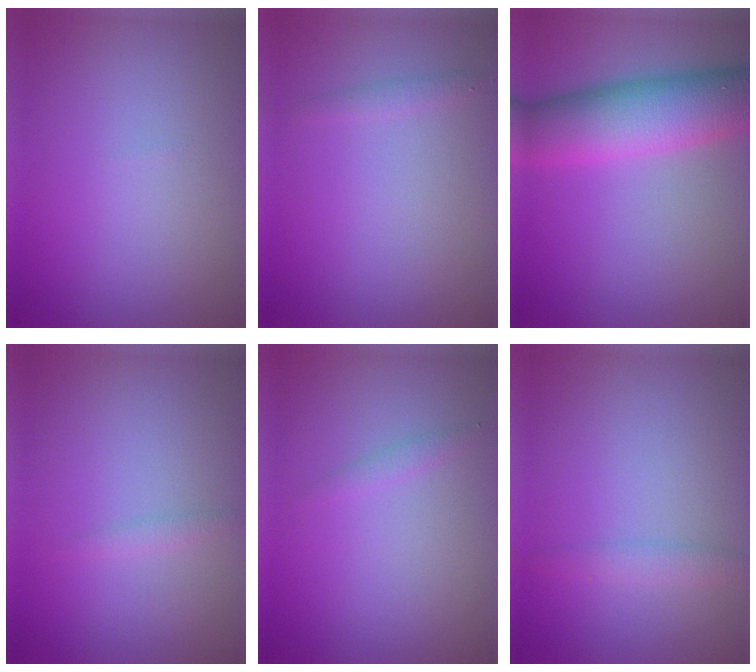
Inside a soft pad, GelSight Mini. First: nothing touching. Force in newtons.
{"total": 0.8, "press": 0.8, "slide": 0.1}
{"total": 8.6, "press": 8.6, "slide": 0.4}
{"total": 0.7, "press": 0.7, "slide": 0.1}
{"total": 0.8, "press": 0.8, "slide": 0.0}
{"total": 1.6, "press": 1.6, "slide": 0.0}